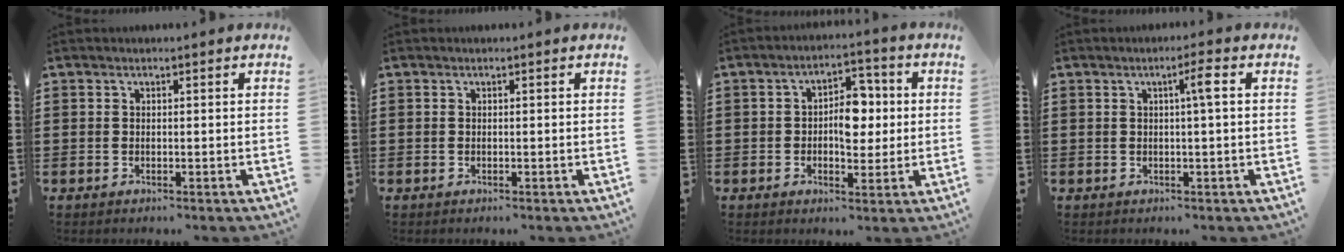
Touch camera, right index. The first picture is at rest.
{"total": 0.0}
{"total": 6.3, "force": [0.0, 3.8, 5.1], "torque": [-0.077, 0.005, -0.010]}
{"total": 2.7, "force": [0.4, -0.3, 2.6], "torque": [-0.033, -0.007, -0.001]}